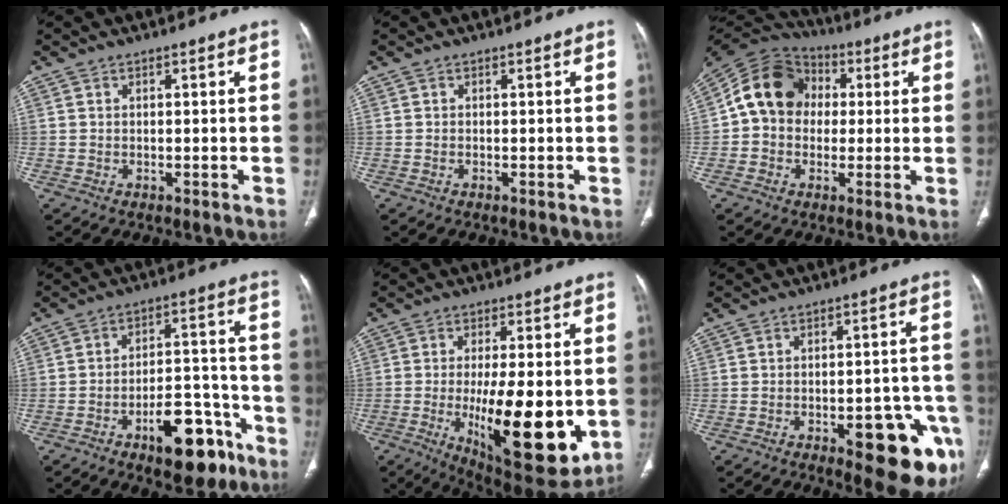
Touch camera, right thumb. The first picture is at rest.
{"total": 0.0}
{"total": 13.3, "force": [1.3, 11.1, 7.2], "torque": [-0.111, 0.031, 0.009]}
{"total": 14.0, "force": [-8.2, 6.3, 9.5], "torque": [-0.106, 0.069, -0.116]}
{"total": 20.5, "force": [-3.6, 7.0, 18.9], "torque": [-0.275, -0.031, -0.034]}
{"total": 15.9, "force": [-7.0, 6.0, 12.9], "torque": [-0.107, 0.034, -0.074]}